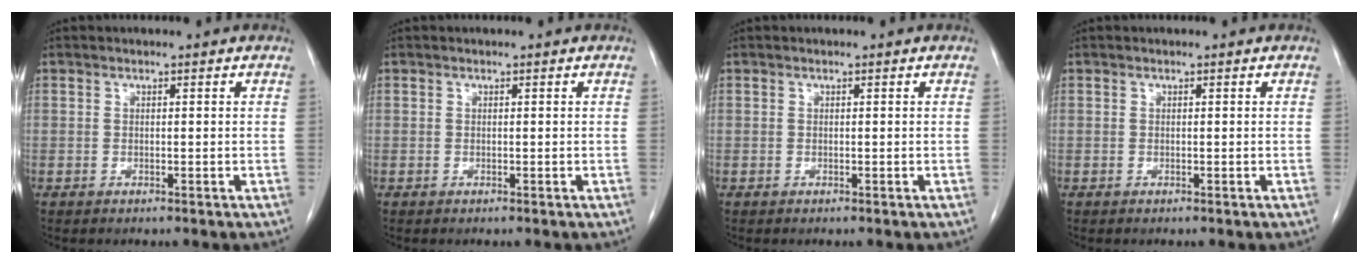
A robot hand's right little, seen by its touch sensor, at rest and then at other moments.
{"total": 0.0}
{"total": 0.0}
{"total": 0.0}